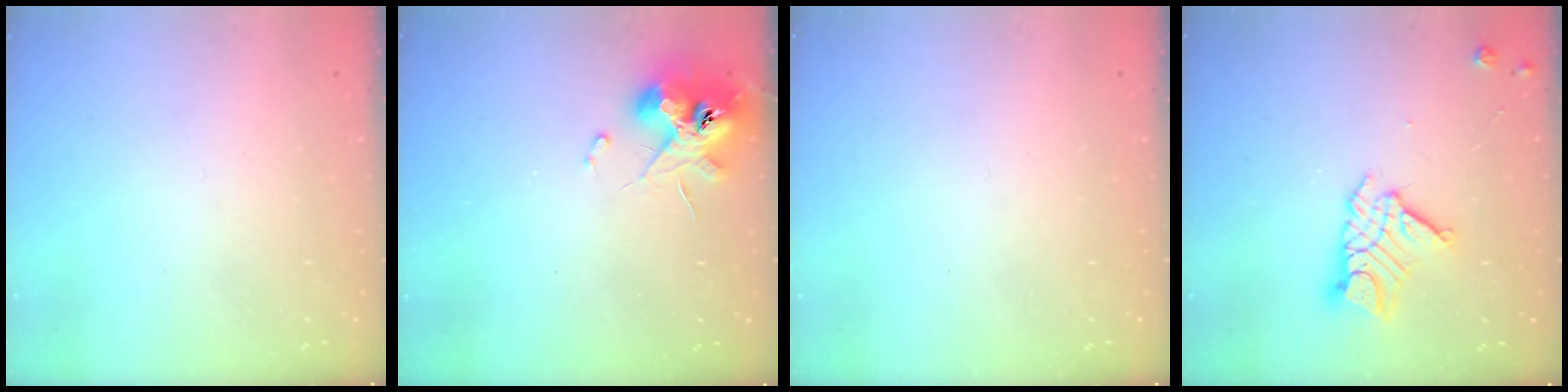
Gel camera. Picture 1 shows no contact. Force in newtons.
{"total": 11.7, "press": 11.6, "slide": 1.2}
{"total": 0.0}
{"total": 11.6, "press": 11.5, "slide": 0.9}